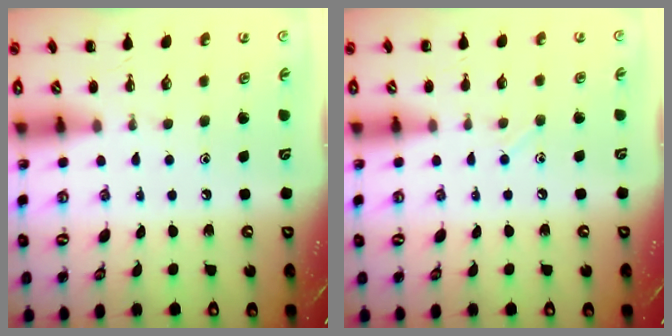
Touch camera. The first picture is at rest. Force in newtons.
{"total": 4.0, "press": 3.8, "slide": 1.2}